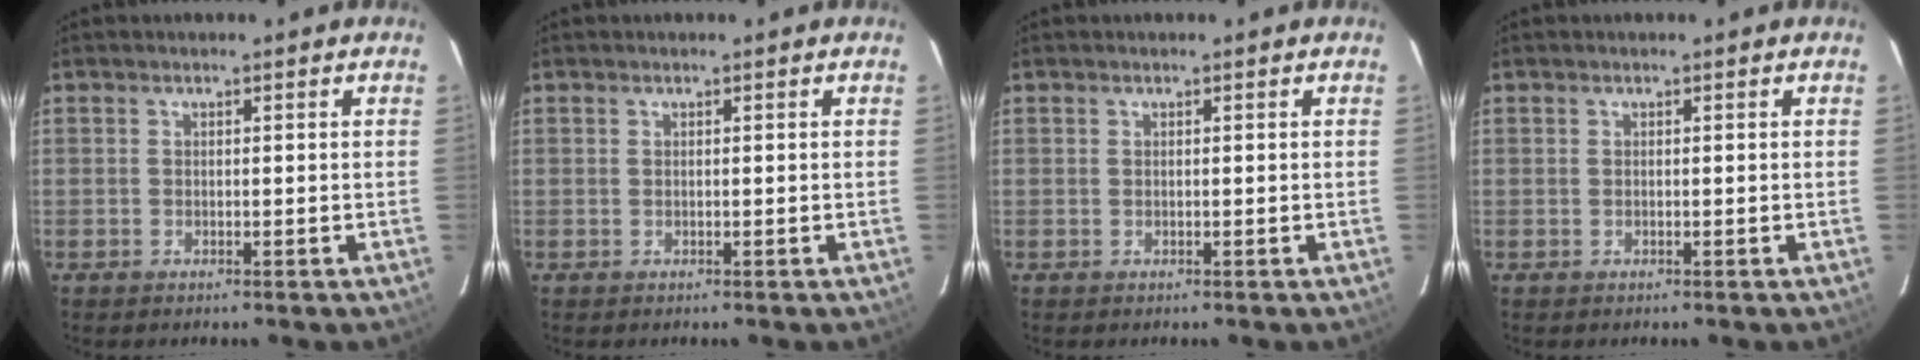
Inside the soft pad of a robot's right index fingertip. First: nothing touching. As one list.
[{"total": 0.0}, {"total": 0.0}, {"total": 0.0}]